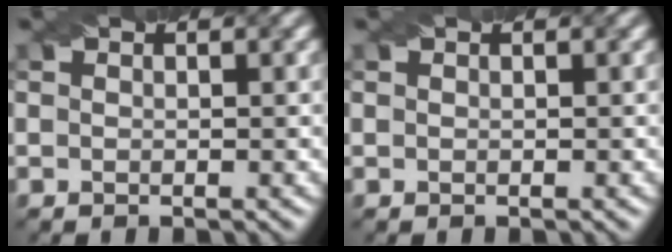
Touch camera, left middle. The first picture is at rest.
{"total": 0.0}